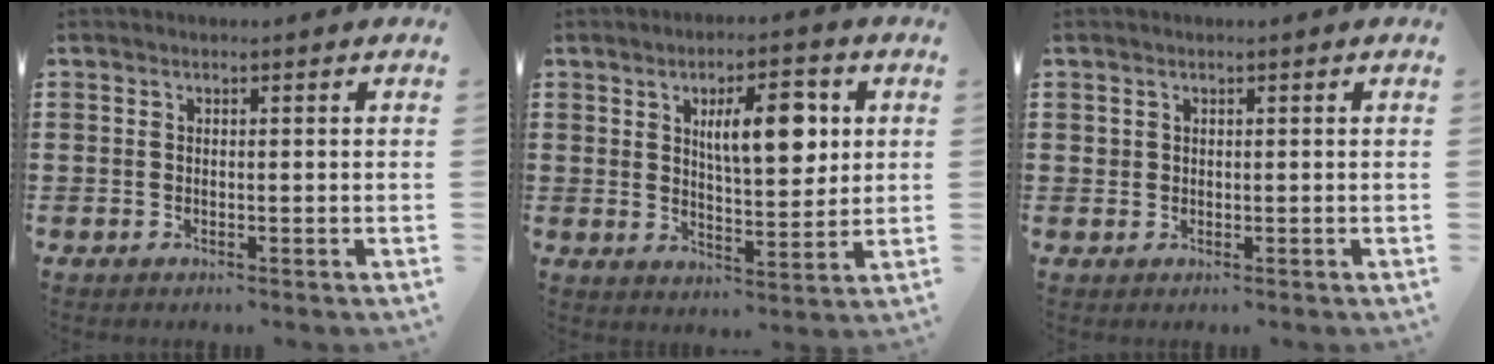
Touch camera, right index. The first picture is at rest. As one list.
[{"total": 8.8, "force": [3.0, 3.3, 7.7], "torque": [-0.122, -0.003, 0.042]}, {"total": 0.8, "force": [0.5, 0.7, 0.1], "torque": [-0.004, 0.002, 0.010]}]